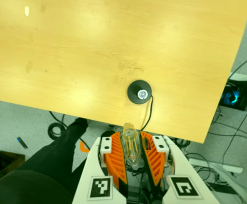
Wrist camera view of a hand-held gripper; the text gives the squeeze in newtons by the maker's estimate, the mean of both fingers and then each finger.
{"total": 12.2, "left": 13.7, "right": 10.7}